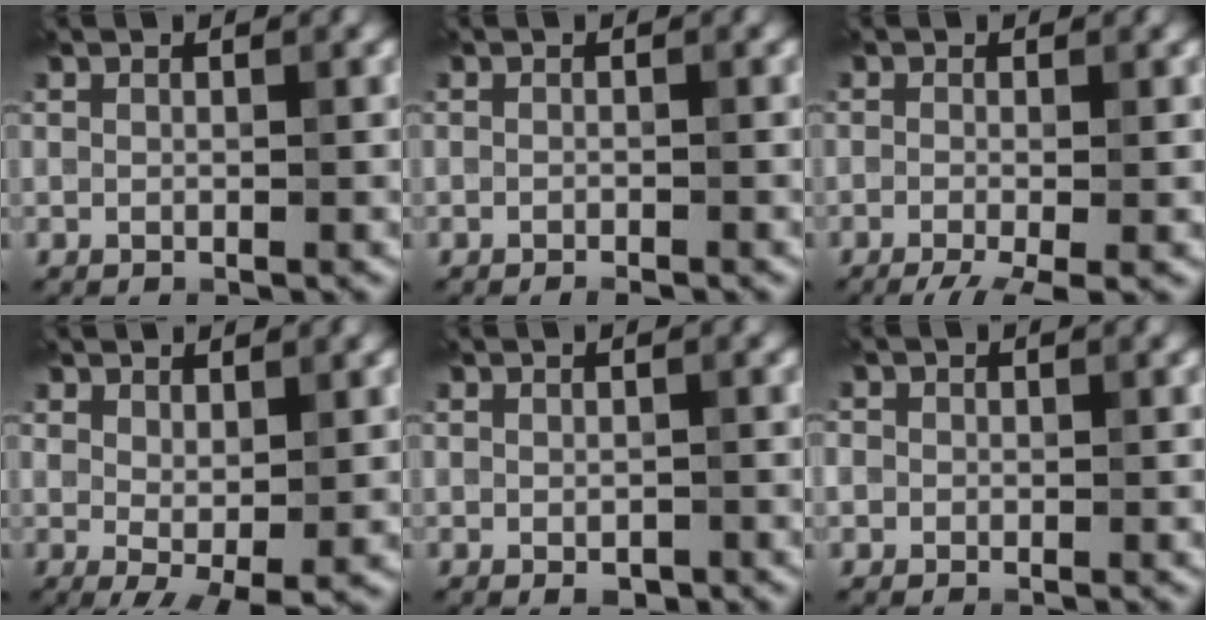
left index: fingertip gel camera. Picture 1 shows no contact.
{"total": 0.9, "force": [-0.7, 0.1, 0.4], "torque": [-0.006, -0.003, -0.012]}
{"total": 4.1, "force": [-2.1, 1.2, 3.3], "torque": [-0.048, -0.010, -0.035]}
{"total": 2.8, "force": [0.6, 0.9, 2.6], "torque": [-0.045, -0.011, 0.019]}
{"total": 1.3, "force": [-0.5, 0.7, 1.0], "torque": [-0.014, -0.005, -0.006]}
{"total": 1.6, "force": [0.2, 1.5, 0.4], "torque": [0.003, 0.004, -0.008]}